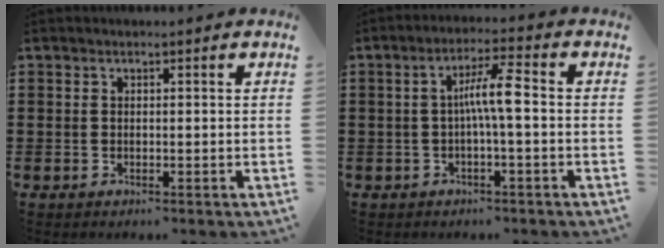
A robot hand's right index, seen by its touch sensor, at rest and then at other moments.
{"total": 5.3, "force": [-0.4, 0.8, 5.2], "torque": [-0.097, 0.009, -0.012]}